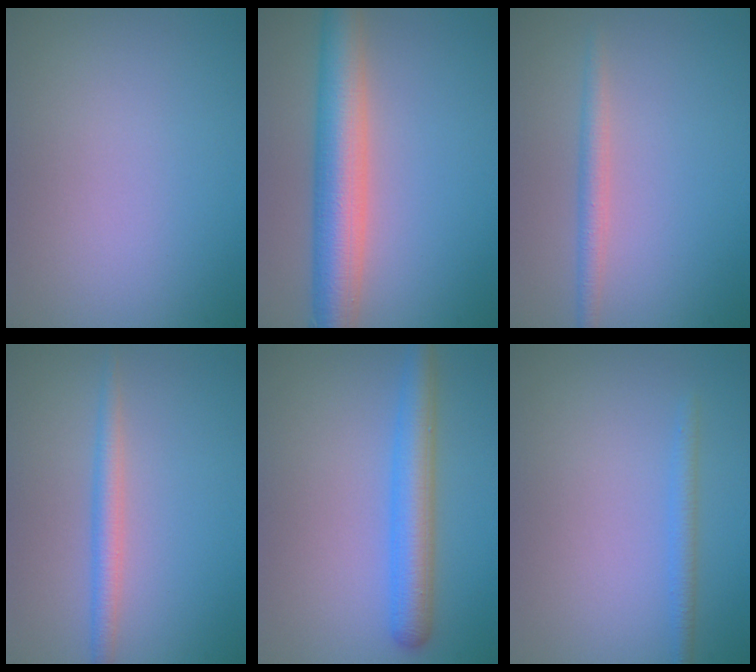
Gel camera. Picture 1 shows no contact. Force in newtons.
{"total": 7.1, "press": 7.1, "slide": 0.2}
{"total": 1.8, "press": 1.8, "slide": 0.1}
{"total": 2.2, "press": 2.2, "slide": 0.1}
{"total": 4.4, "press": 4.4, "slide": 0.1}
{"total": 1.5, "press": 1.5, "slide": 0.2}